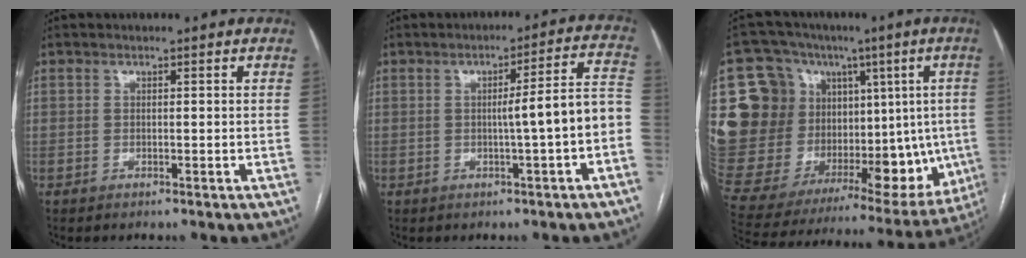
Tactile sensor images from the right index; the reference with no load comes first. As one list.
[{"total": 8.1, "force": [-1.6, -0.5, 7.9], "torque": [-0.100, 0.026, -0.023]}, {"total": 34.8, "force": [3.4, 23.6, 25.4], "torque": [-0.463, 0.112, 0.089]}]